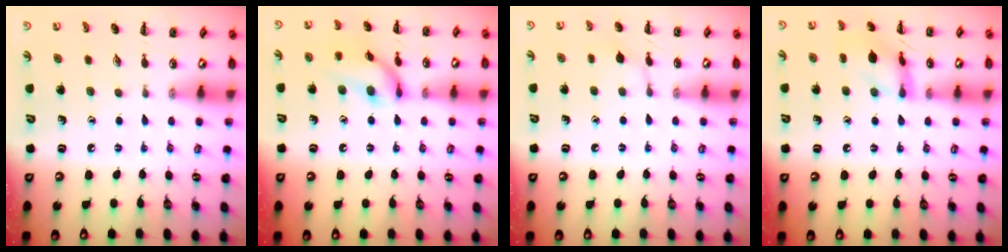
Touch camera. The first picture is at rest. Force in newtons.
{"total": 14.0, "press": 13.9, "slide": 1.2}
{"total": 6.7, "press": 6.6, "slide": 1.4}
{"total": 11.6, "press": 11.5, "slide": 0.9}